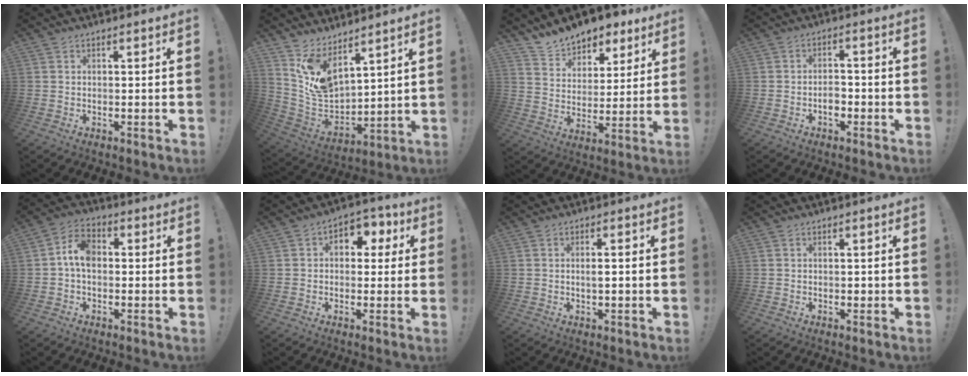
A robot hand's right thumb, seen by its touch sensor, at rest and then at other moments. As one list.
[{"total": 11.8, "force": [8.7, 5.7, 5.8], "torque": [-0.116, -0.070, 0.170]}, {"total": 11.1, "force": [9.6, 5.1, 1.9], "torque": [-0.047, -0.076, 0.179]}, {"total": 4.2, "force": [-1.6, 2.7, 2.7], "torque": [-0.038, 0.008, -0.030]}, {"total": 7.6, "force": [-0.1, 4.9, 5.7], "torque": [-0.108, 0.014, 0.003]}, {"total": 6.3, "force": [0.6, 5.3, 3.4], "torque": [-0.026, 0.002, 0.010]}, {"total": 2.3, "force": [-0.3, 0.4, 2.3], "torque": [-0.038, 0.000, -0.007]}, {"total": 0.8, "force": [-0.2, 0.6, 0.3], "torque": [-0.010, 0.006, -0.004]}]